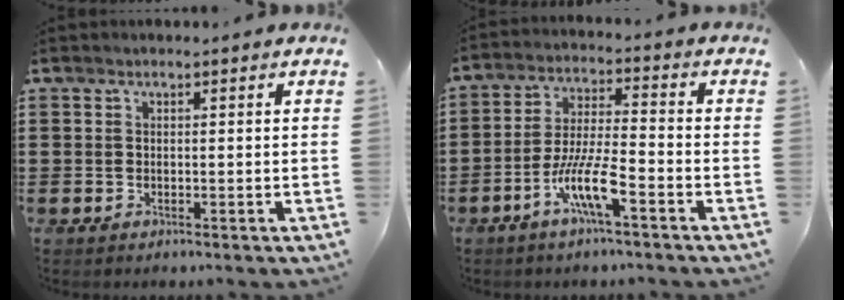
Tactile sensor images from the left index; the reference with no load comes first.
{"total": 8.6, "force": [-4.6, 1.4, 7.1], "torque": [-0.155, -0.005, -0.091]}